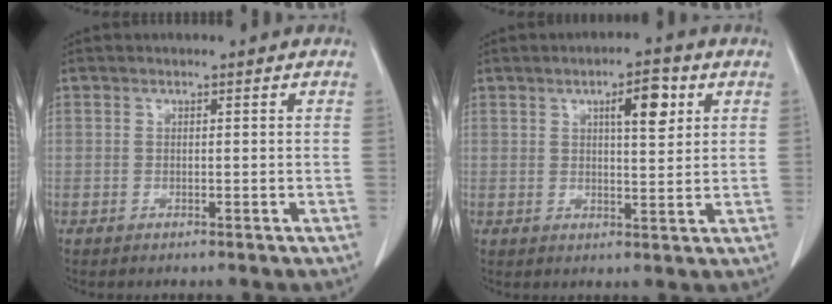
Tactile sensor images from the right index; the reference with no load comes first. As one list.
[{"total": 5.8, "force": [2.4, 1.4, 5.1], "torque": [-0.078, 0.003, 0.036]}]